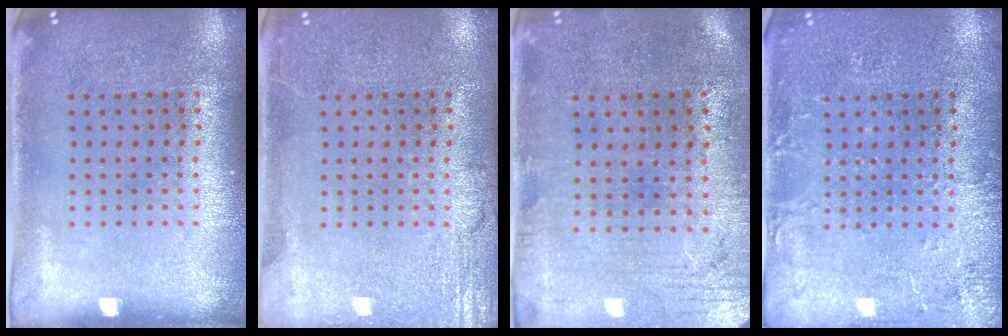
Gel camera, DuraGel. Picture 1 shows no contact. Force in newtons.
{"total": 2.7, "press": 2.7, "slide": 0.3}
{"total": 0.5, "press": 0.2, "slide": 0.5}
{"total": 2.8, "press": 2.8, "slide": 0.4}